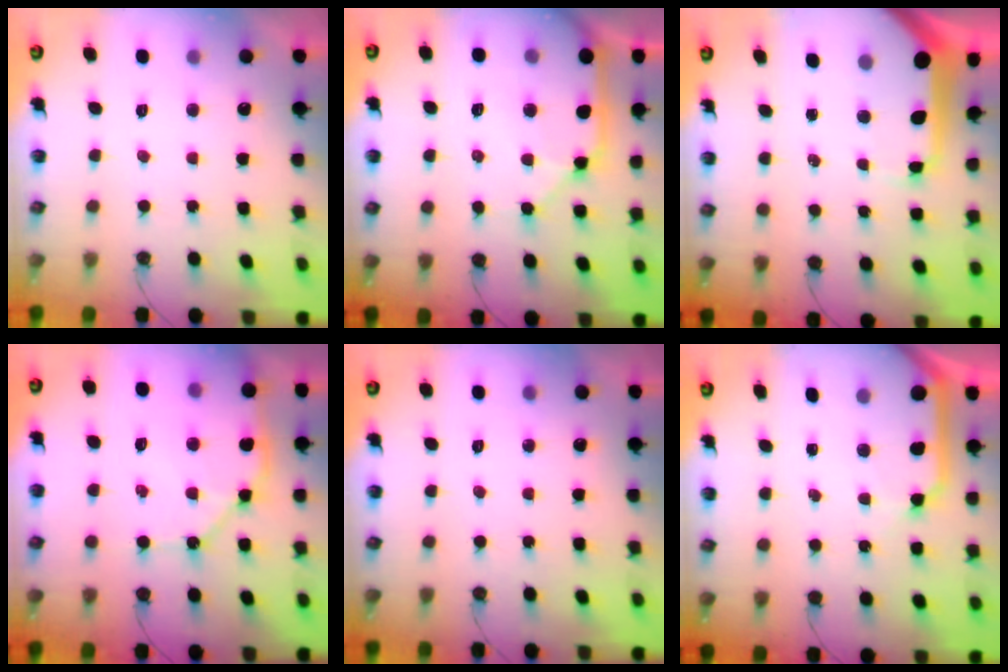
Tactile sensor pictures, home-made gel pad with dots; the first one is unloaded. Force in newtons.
{"total": 12.0, "press": 11.9, "slide": 1.6}
{"total": 16.5, "press": 16.4, "slide": 1.9}
{"total": 11.4, "press": 11.3, "slide": 1.4}
{"total": 0.0}
{"total": 11.3, "press": 11.3, "slide": 1.1}